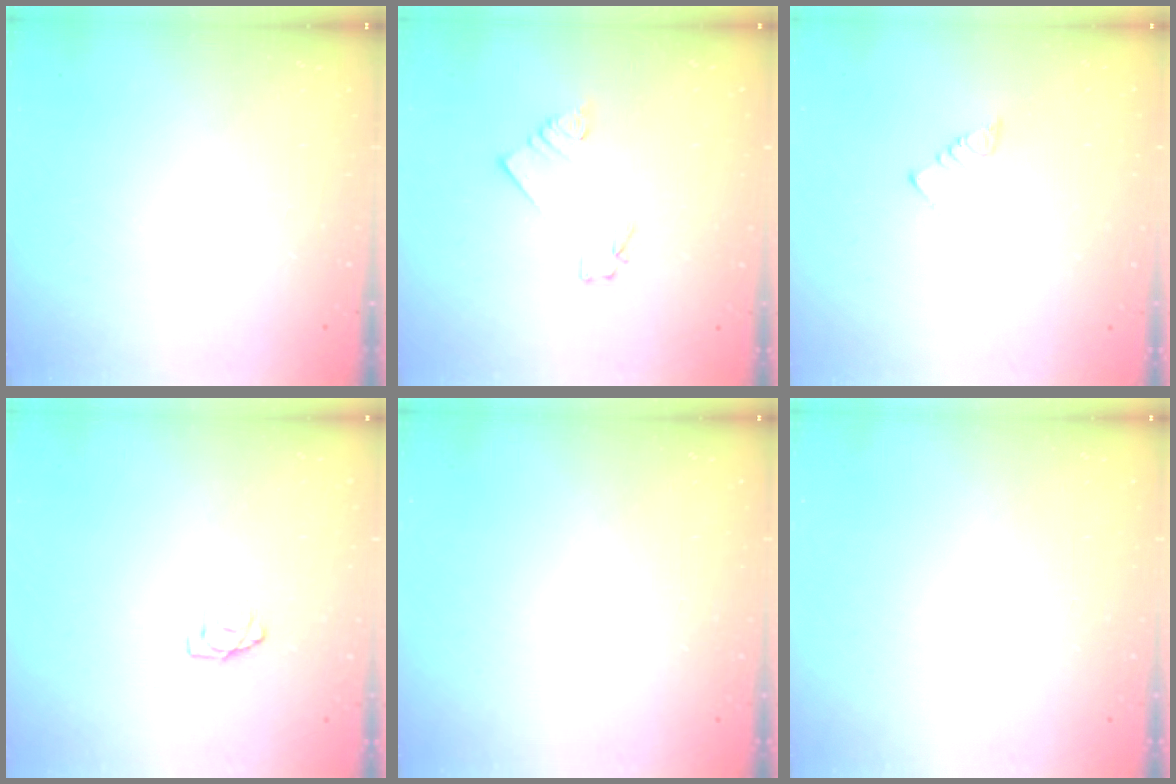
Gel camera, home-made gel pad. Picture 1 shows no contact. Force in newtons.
{"total": 1.6, "press": 1.5, "slide": 0.2}
{"total": 3.0, "press": 3.0, "slide": 0.2}
{"total": 4.5, "press": 4.5, "slide": 0.3}
{"total": 0.7, "press": 0.6, "slide": 0.1}
{"total": 0.7, "press": 0.6, "slide": 0.1}